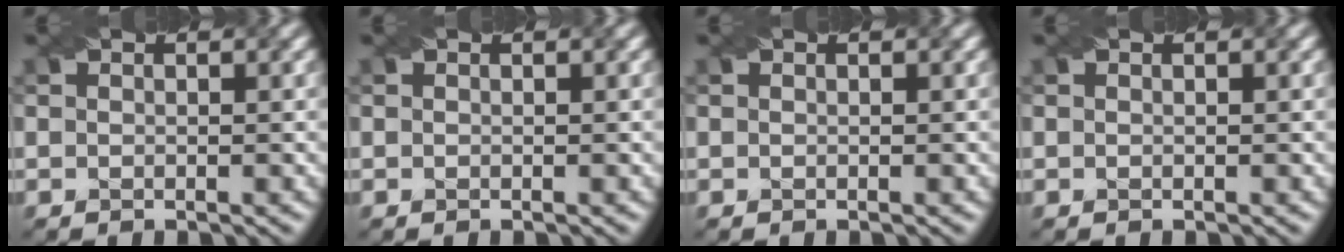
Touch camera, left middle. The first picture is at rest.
{"total": 0.0}
{"total": 0.0}
{"total": 0.0}